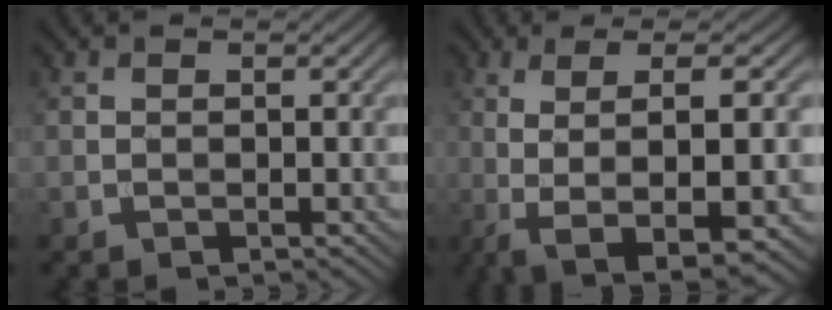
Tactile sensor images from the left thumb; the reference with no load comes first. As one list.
[{"total": 9.3, "force": [-1.5, 2.2, 8.9], "torque": [-0.148, 0.007, -0.024]}]